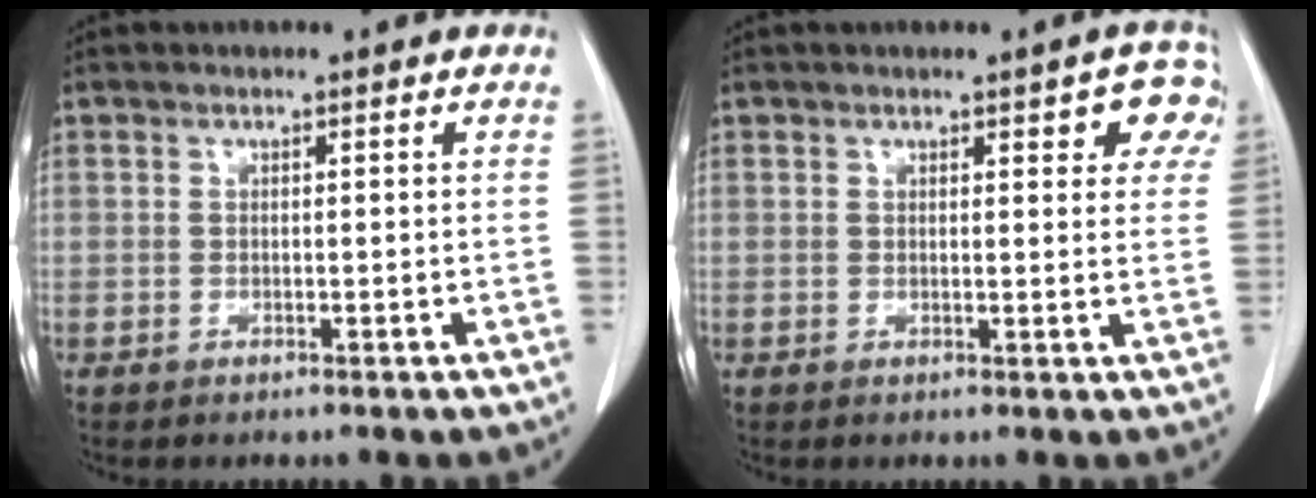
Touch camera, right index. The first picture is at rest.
{"total": 4.9, "force": [2.7, 1.8, 3.8], "torque": [-0.029, 0.005, 0.021]}